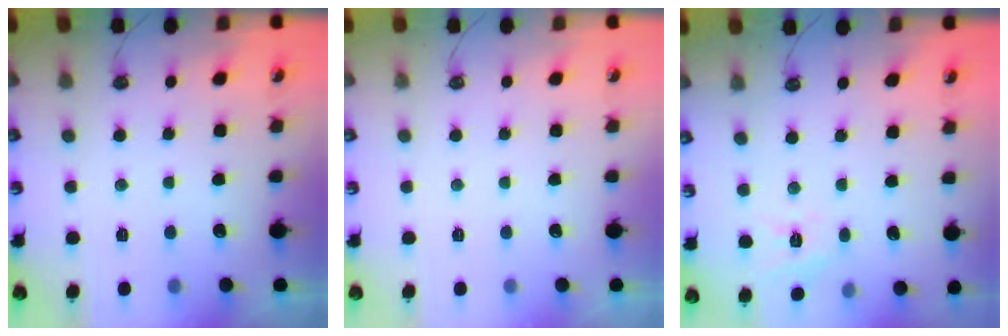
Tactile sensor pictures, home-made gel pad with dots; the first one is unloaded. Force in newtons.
{"total": 0.0}
{"total": 6.8, "press": 6.8, "slide": 0.5}